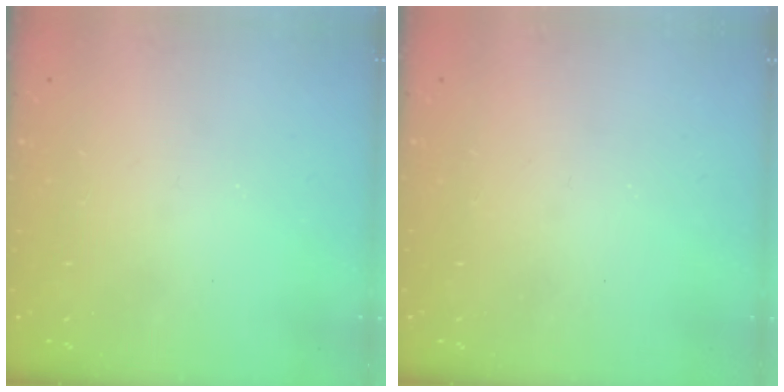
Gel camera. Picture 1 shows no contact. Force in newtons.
{"total": 0.0}